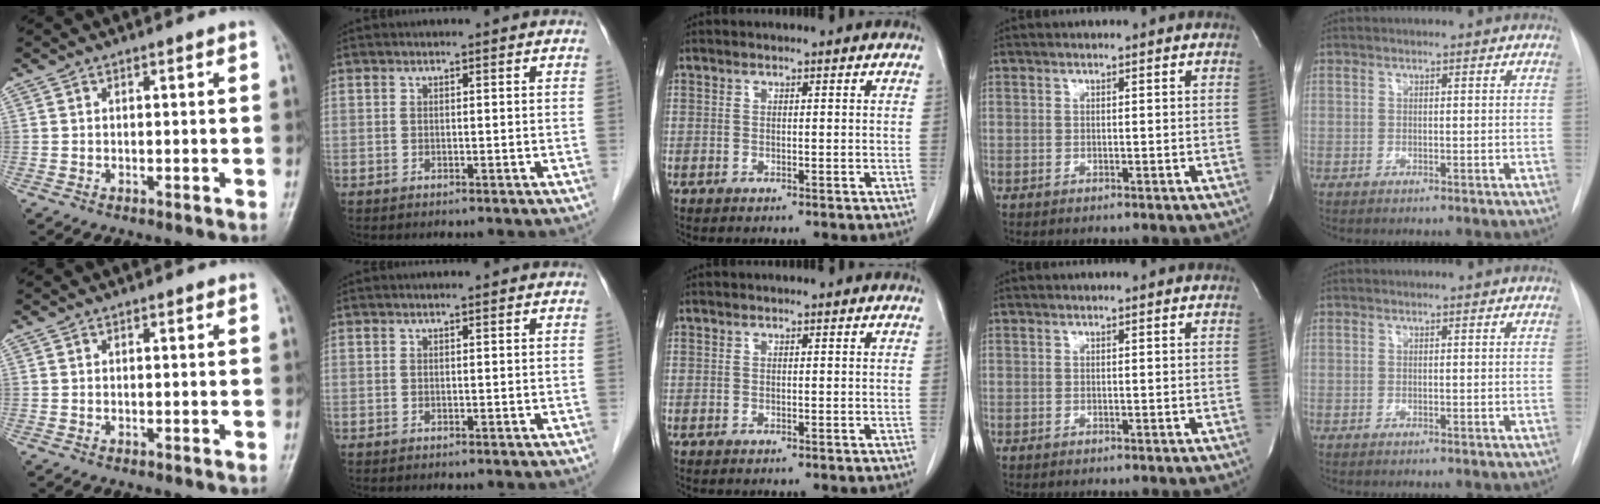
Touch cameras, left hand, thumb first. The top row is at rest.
{}